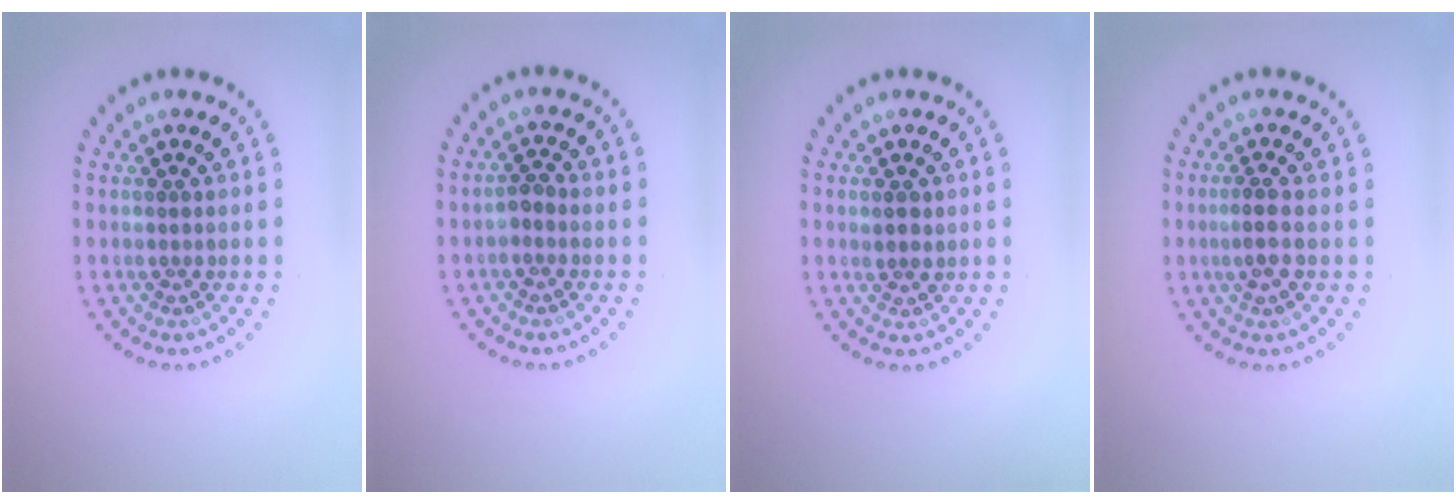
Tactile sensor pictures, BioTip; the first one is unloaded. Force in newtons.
{"total": 1.0, "press": 0.9, "slide": 0.4}
{"total": 1.4, "press": 1.3, "slide": 0.4}
{"total": 1.6, "press": 1.3, "slide": 0.8}